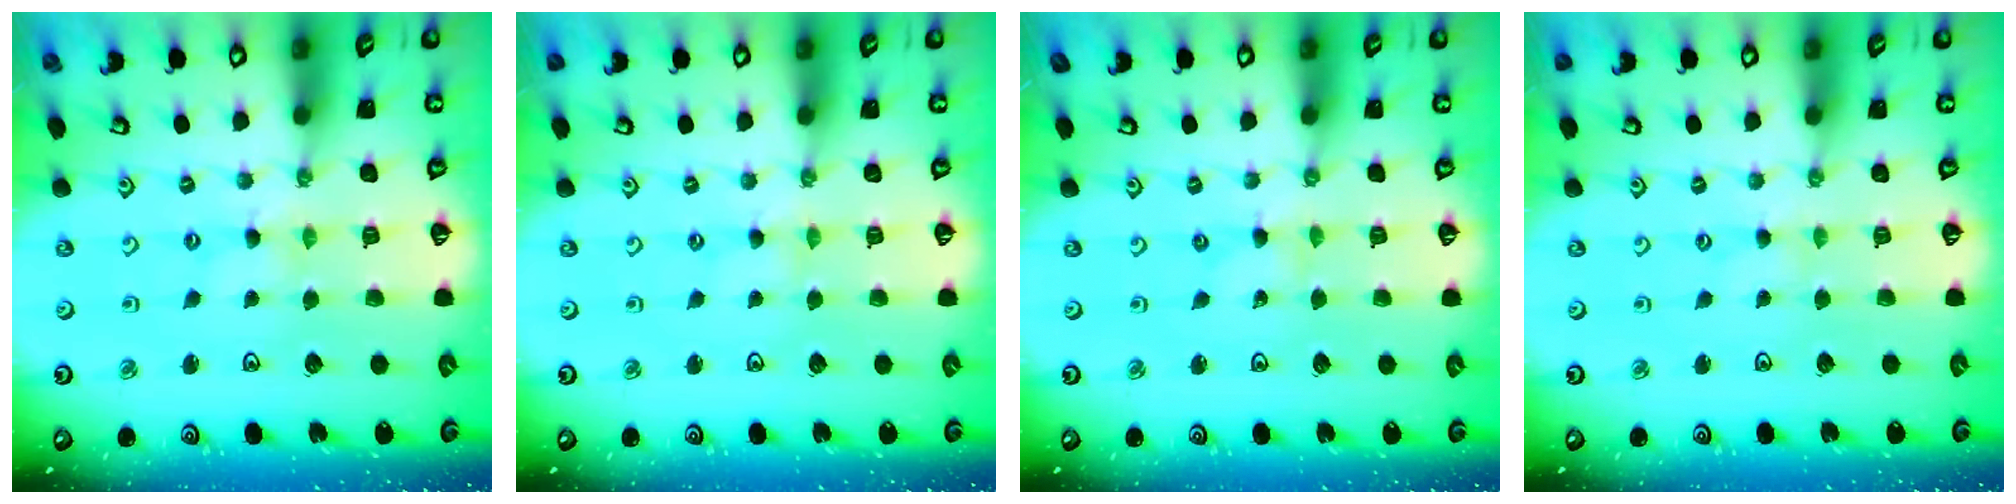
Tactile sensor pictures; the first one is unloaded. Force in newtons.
{"total": 0.0}
{"total": 0.0}
{"total": 0.0}